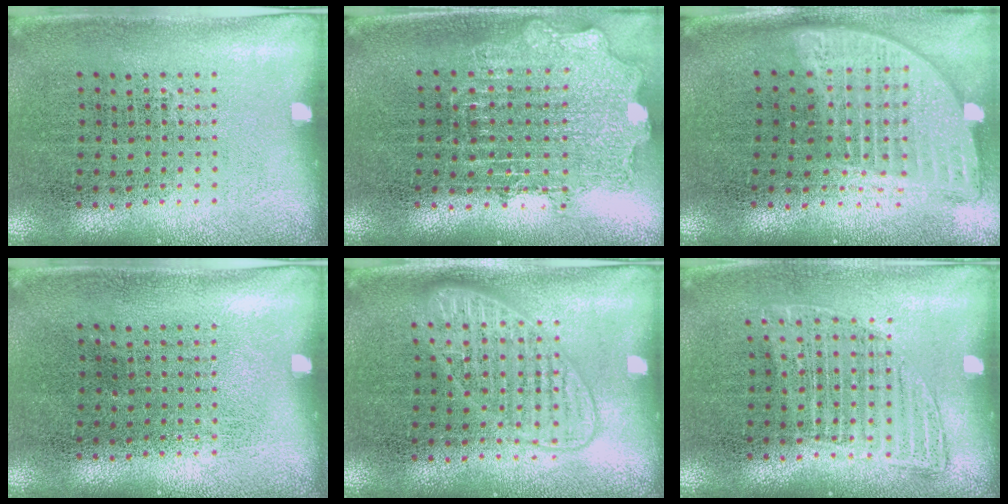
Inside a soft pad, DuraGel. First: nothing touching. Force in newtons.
{"total": 1.8, "press": 1.4, "slide": 1.0}
{"total": 2.0, "press": 1.6, "slide": 1.2}
{"total": 0.0}
{"total": 2.7, "press": 2.7, "slide": 0.4}
{"total": 1.1, "press": 1.0, "slide": 0.5}